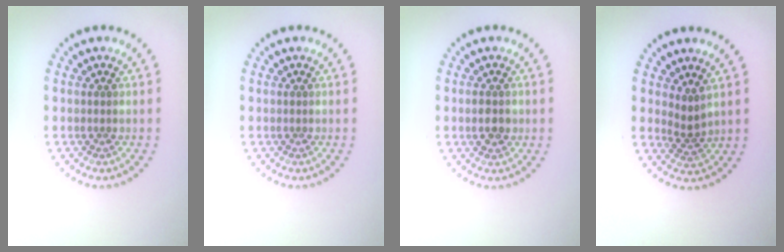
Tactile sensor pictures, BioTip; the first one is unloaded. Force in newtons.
{"total": 0.0}
{"total": 2.4, "press": 2.4, "slide": 0.2}
{"total": 1.9, "press": 1.2, "slide": 1.5}